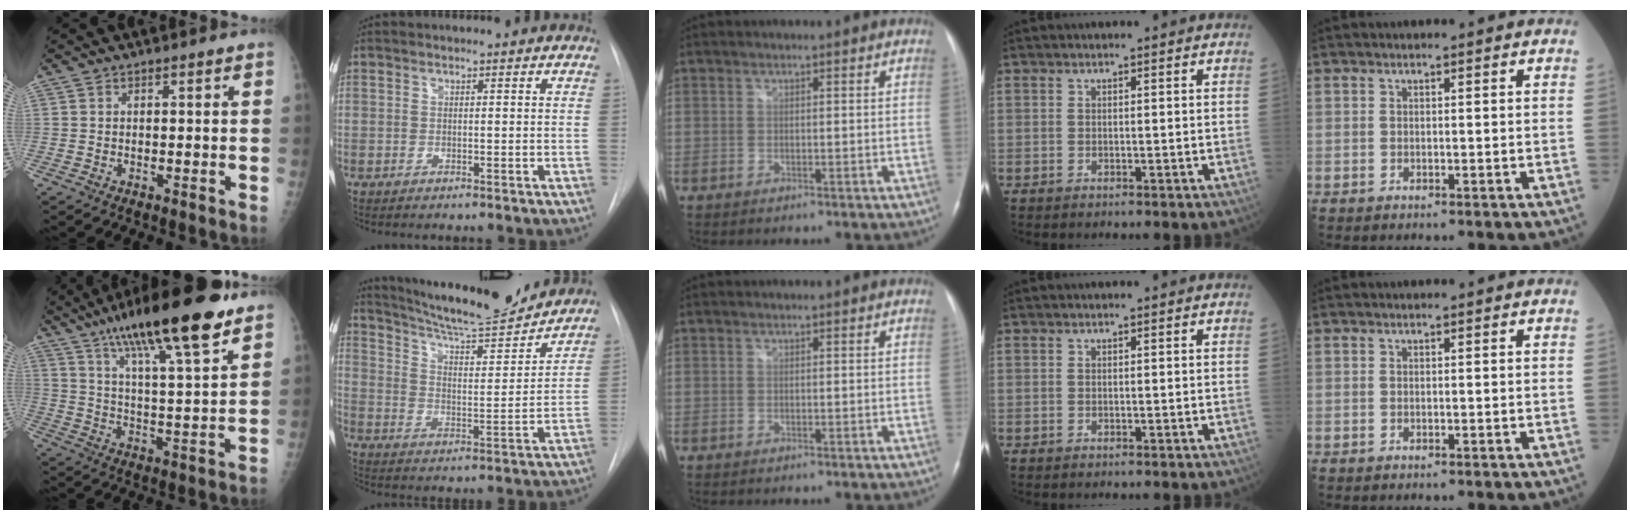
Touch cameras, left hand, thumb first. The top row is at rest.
{"thumb": {"total": 21.3, "force": [13.7, 4.3, 15.8], "torque": [-0.249, -0.039, 0.224]}, "index": {"total": 17.5, "force": [16.2, 1.5, 6.3], "torque": [-0.109, -0.014, 0.244]}}